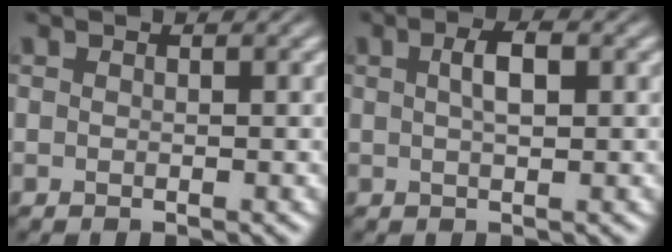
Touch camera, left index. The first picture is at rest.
{"total": 2.6, "force": [0.6, 0.9, 2.3], "torque": [-0.043, 0.006, 0.010]}